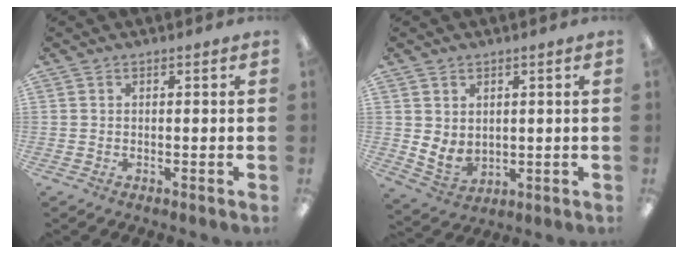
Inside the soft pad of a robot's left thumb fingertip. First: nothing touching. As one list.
[{"total": 4.9, "force": [1.7, 4.0, 2.2], "torque": [-0.053, -0.013, 0.034]}]